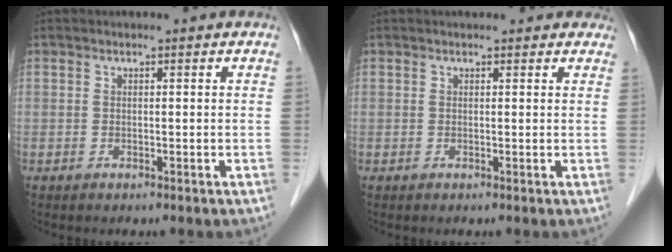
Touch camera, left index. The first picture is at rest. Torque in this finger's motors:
{"motor_torque": [0.22, -0.15, 0.13, 0.02]}